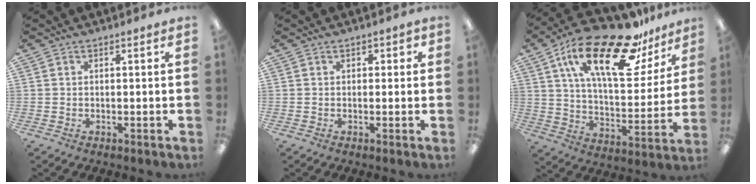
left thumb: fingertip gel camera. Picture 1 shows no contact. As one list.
[{"total": 1.6, "force": [0.4, 1.4, 0.5], "torque": [-0.001, 0.001, 0.005]}, {"total": 26.5, "force": [16.0, 10.5, 18.3], "torque": [-0.292, -0.084, 0.267]}]